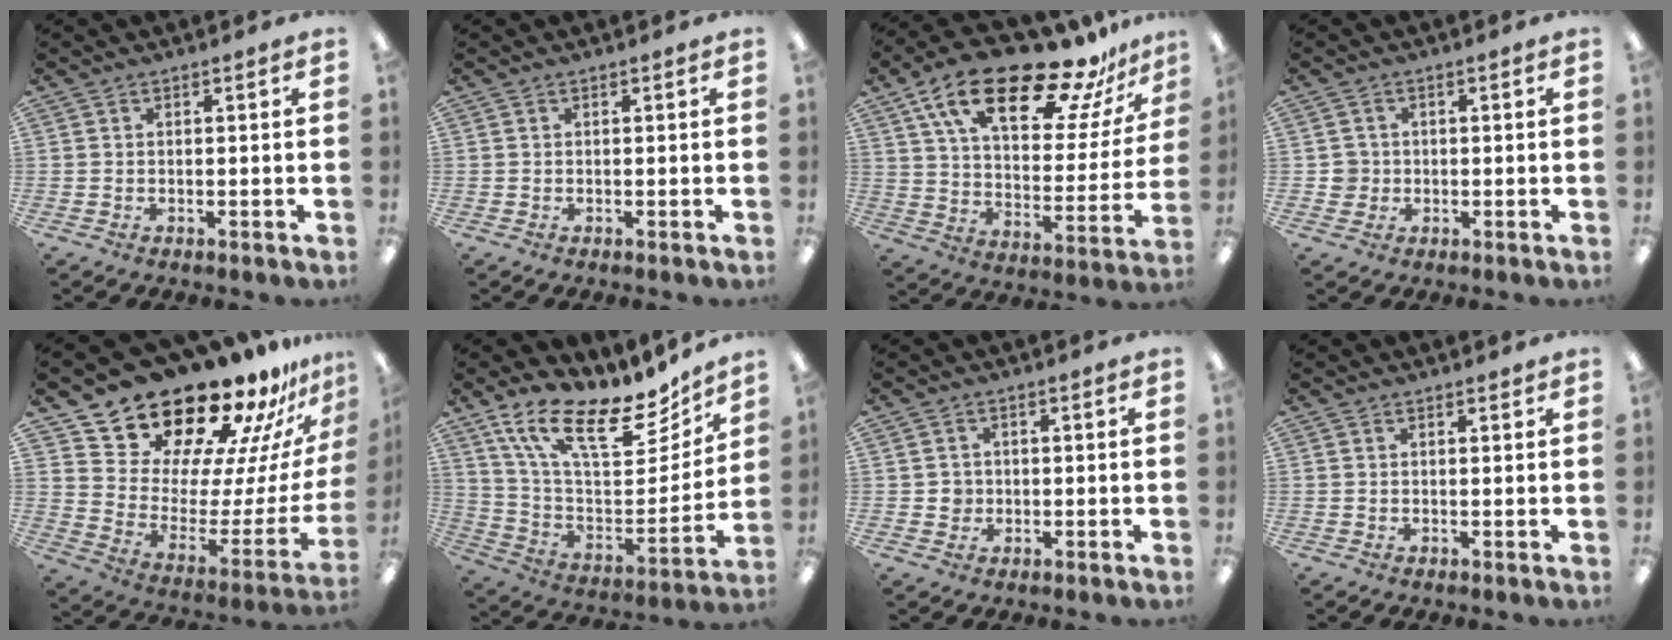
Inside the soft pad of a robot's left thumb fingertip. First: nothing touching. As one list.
[{"total": 0.0}, {"total": 24.3, "force": [17.1, 9.0, 14.9], "torque": [-0.245, -0.103, 0.288]}, {"total": 3.4, "force": [-0.1, 3.4, 0.4], "torque": [-0.004, 0.004, -0.004]}, {"total": 21.1, "force": [19.2, 7.4, 4.8], "torque": [-0.089, -0.163, 0.347]}, {"total": 19.5, "force": [13.6, 7.2, 12.1], "torque": [-0.209, -0.089, 0.236]}, {"total": 2.5, "force": [-0.1, 2.5, 0.3], "torque": [-0.002, 0.002, -0.006]}, {"total": 0.7, "force": [0.6, 0.3, 0.1], "torque": [0.005, -0.003, 0.010]}]